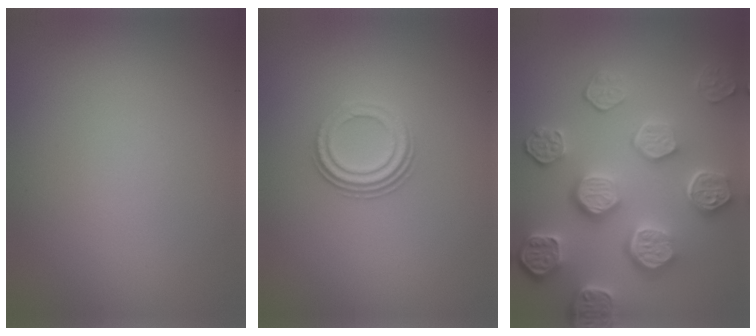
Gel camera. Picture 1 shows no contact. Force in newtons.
{"total": 2.9, "press": 2.2, "slide": 2.0}
{"total": 8.3, "press": 6.2, "slide": 5.5}